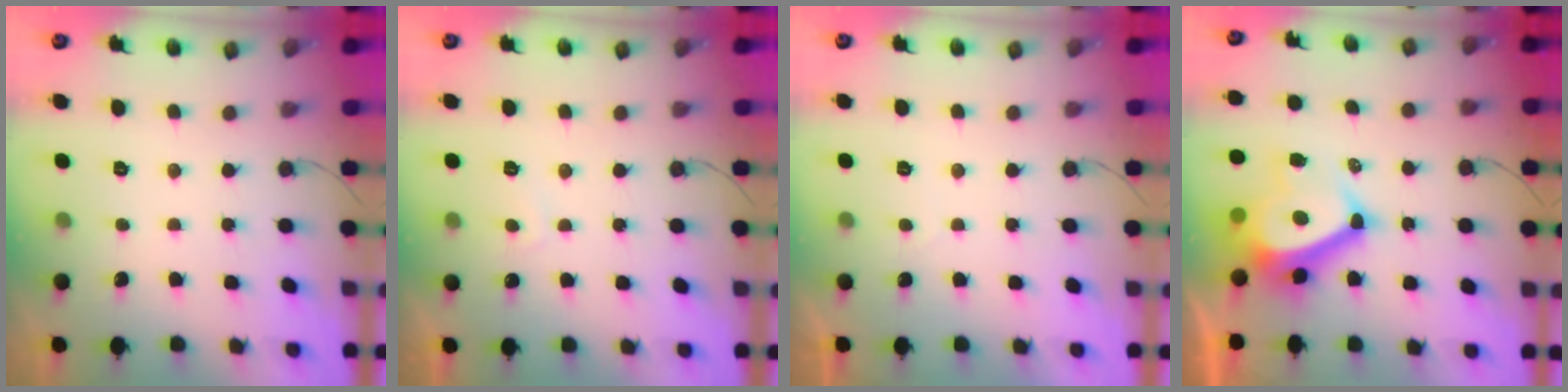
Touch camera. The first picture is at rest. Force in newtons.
{"total": 1.6, "press": 1.5, "slide": 0.5}
{"total": 0.7, "press": 0.4, "slide": 0.6}
{"total": 13.7, "press": 13.2, "slide": 3.8}